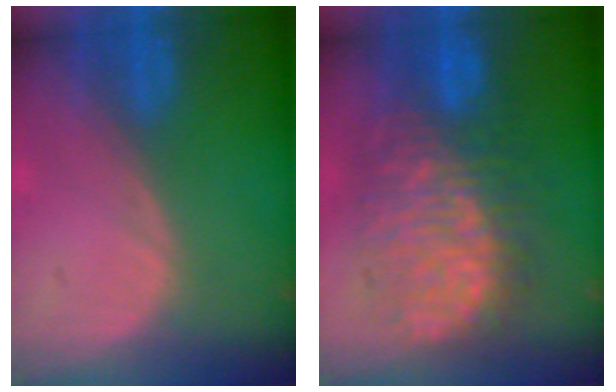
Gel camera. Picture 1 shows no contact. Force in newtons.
{"total": 12.3, "press": 12.2, "slide": 1.5}